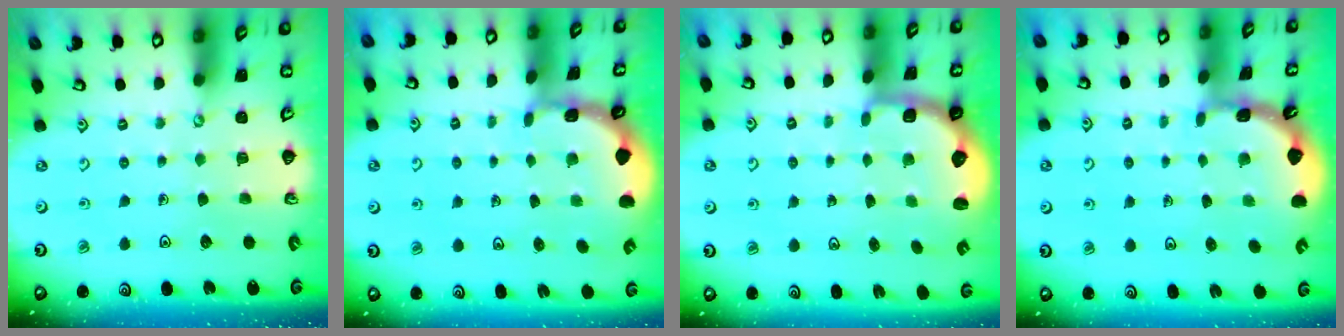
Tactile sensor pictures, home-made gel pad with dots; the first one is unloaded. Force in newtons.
{"total": 1.0, "press": 1.0, "slide": 0.0}
{"total": 2.5, "press": 1.9, "slide": 1.7}
{"total": 1.6, "press": 1.6, "slide": 0.1}